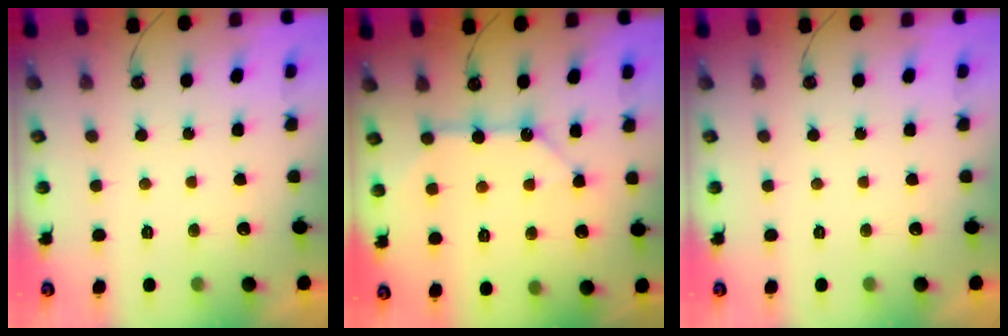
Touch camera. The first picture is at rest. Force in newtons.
{"total": 10.8, "press": 10.8, "slide": 0.6}
{"total": 0.0}